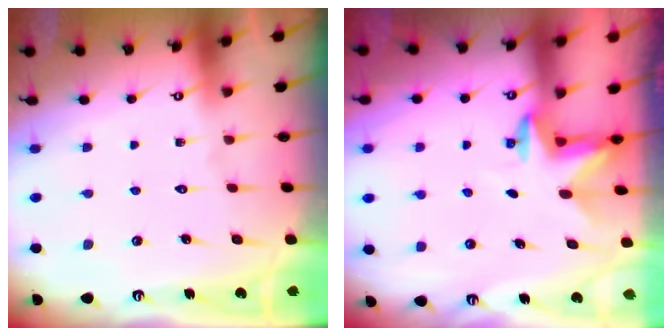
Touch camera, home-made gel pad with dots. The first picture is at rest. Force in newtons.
{"total": 2.8, "press": 2.8, "slide": 0.7}